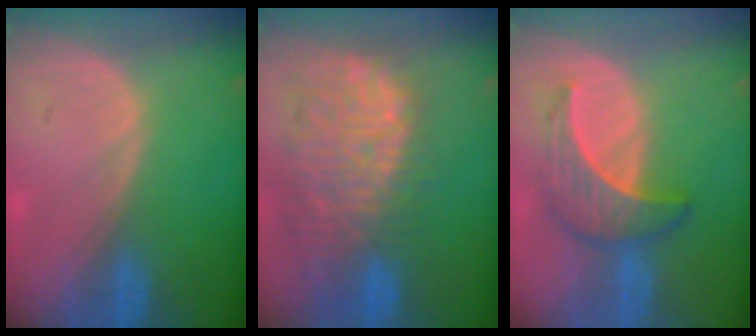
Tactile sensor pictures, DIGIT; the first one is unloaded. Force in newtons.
{"total": 13.1, "press": 11.2, "slide": 6.8}
{"total": 6.4, "press": 6.3, "slide": 1.1}